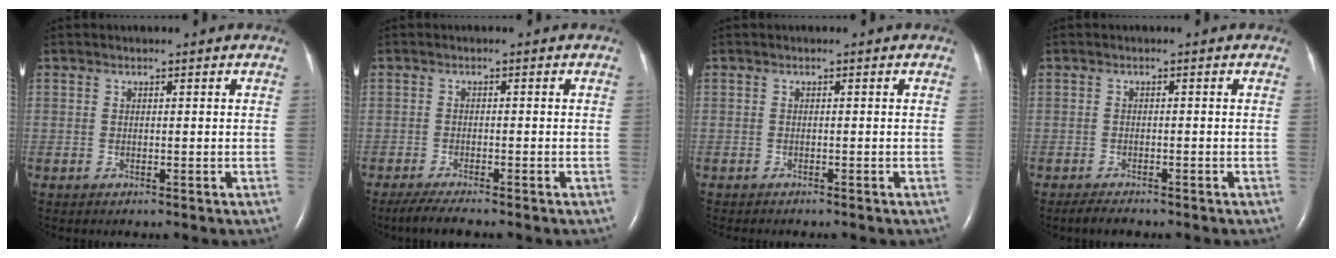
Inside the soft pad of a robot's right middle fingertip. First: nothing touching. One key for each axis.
{"total": 4.1, "fx": -3.4, "fy": 0.0, "fz": 2.2, "tx": -0.047, "ty": -0.013, "tz": -0.060}
{"total": 2.0, "fx": -1.8, "fy": 0.3, "fz": 0.9, "tx": -0.017, "ty": -0.003, "tz": -0.018}
{"total": 2.2, "fx": -1.9, "fy": 0.4, "fz": 1.0, "tx": -0.027, "ty": -0.007, "tz": -0.029}